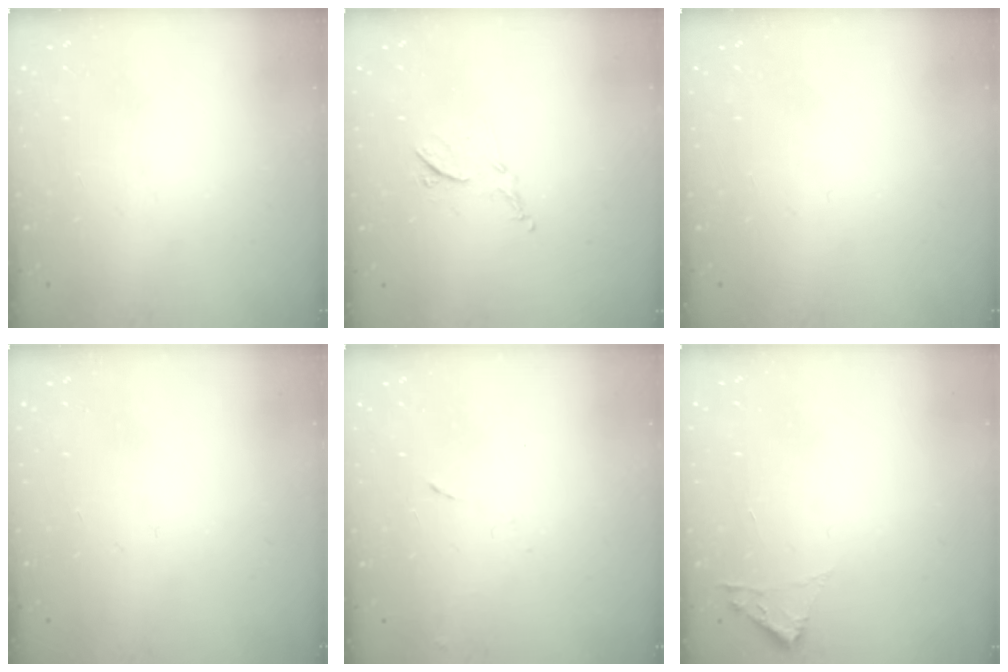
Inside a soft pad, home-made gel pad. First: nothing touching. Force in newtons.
{"total": 7.7, "press": 7.7, "slide": 0.5}
{"total": 0.0}
{"total": 0.0}
{"total": 4.1, "press": 4.1, "slide": 0.7}
{"total": 1.8, "press": 1.8, "slide": 0.2}